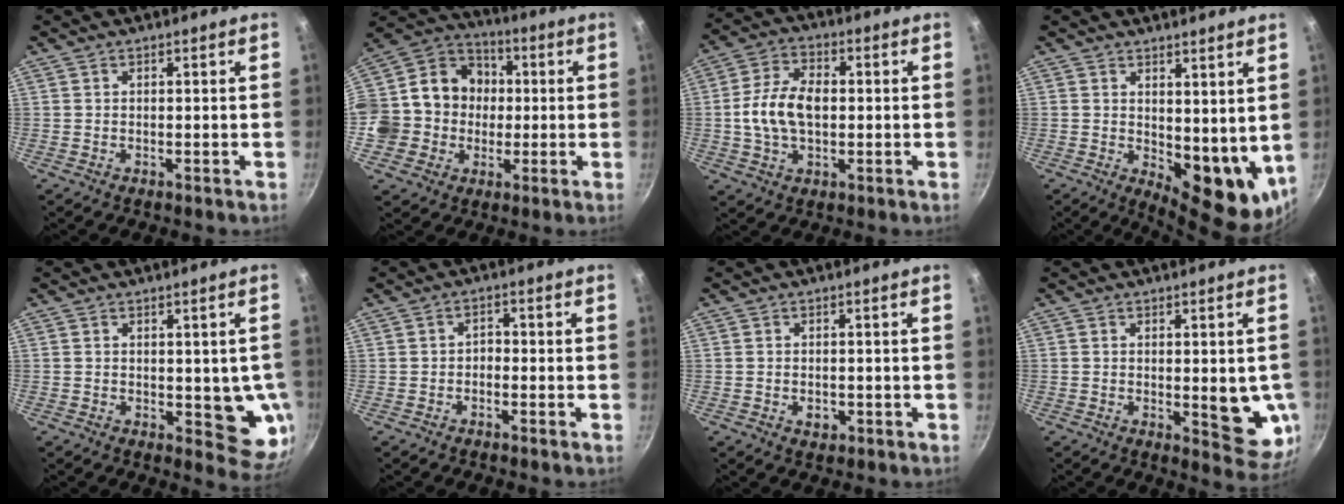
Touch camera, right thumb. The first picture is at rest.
{"total": 16.3, "force": [-0.9, 14.9, 6.6], "torque": [-0.090, 0.036, -0.025]}
{"total": 11.1, "force": [-0.2, 7.1, 8.5], "torque": [-0.147, 0.020, -0.012]}
{"total": 11.7, "force": [2.5, 5.8, 9.8], "torque": [-0.104, -0.038, 0.048]}
{"total": 8.5, "force": [-0.6, 4.1, 7.4], "torque": [-0.056, -0.021, -0.006]}
{"total": 1.9, "force": [-0.9, 1.3, 1.1], "torque": [-0.014, 0.015, -0.018]}
{"total": 2.5, "force": [-0.8, 1.7, 1.6], "torque": [-0.020, 0.004, -0.009]}
{"total": 9.5, "force": [-0.6, 3.5, 8.8], "torque": [-0.087, -0.024, -0.005]}